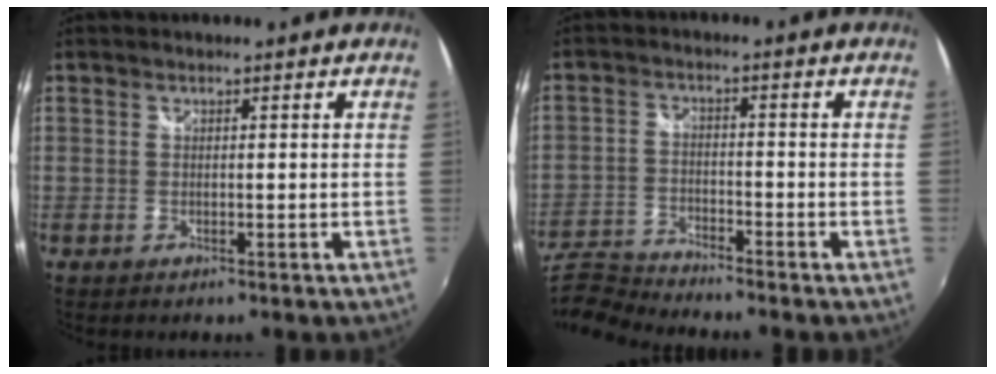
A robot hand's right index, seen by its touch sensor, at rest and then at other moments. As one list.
[{"total": 9.2, "force": [-8.8, 1.2, 2.3], "torque": [-0.069, -0.007, -0.176]}]